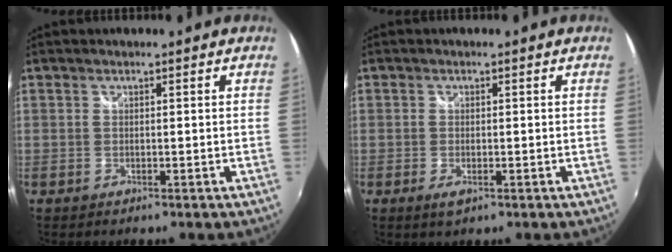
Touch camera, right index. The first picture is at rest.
{"total": 2.1, "force": [-0.9, 0.9, 1.6], "torque": [-0.031, -0.004, -0.014]}